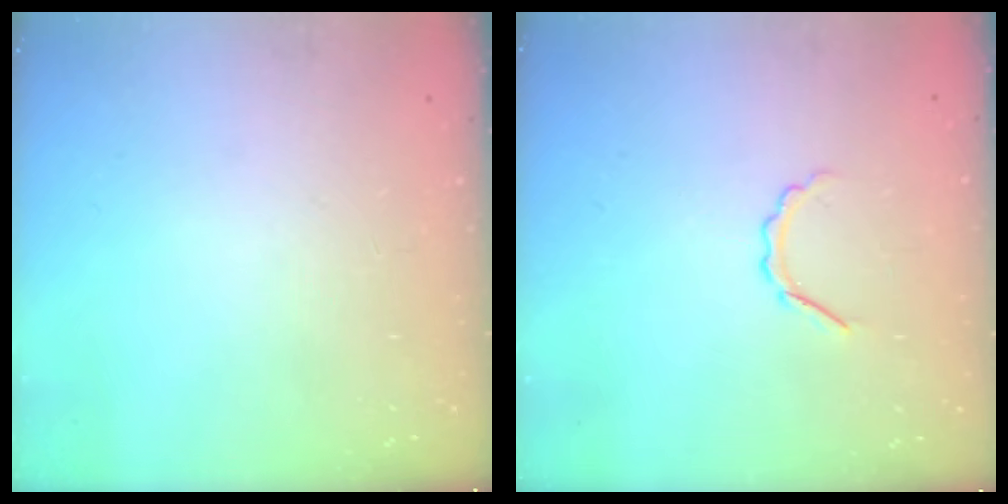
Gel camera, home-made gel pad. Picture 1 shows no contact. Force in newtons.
{"total": 3.5, "press": 3.4, "slide": 0.7}